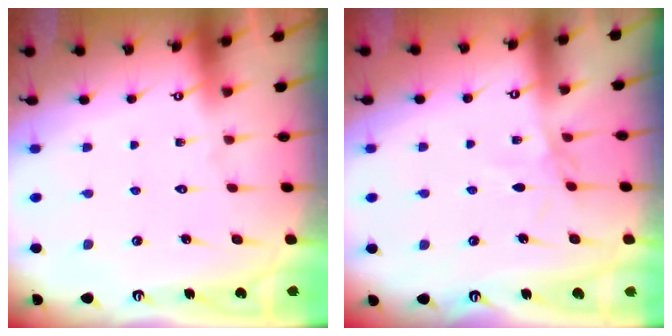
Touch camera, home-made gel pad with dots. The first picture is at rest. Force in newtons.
{"total": 2.4, "press": 2.3, "slide": 0.4}